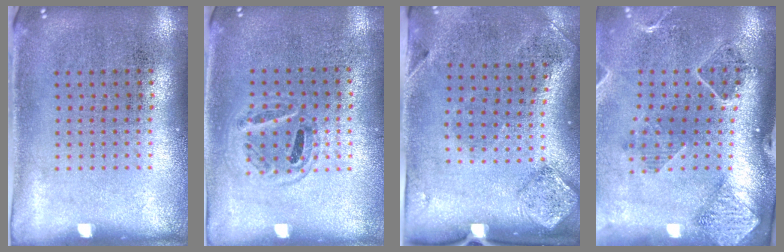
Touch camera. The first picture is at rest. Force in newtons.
{"total": 0.9, "press": 0.8, "slide": 0.3}
{"total": 2.0, "press": 1.1, "slide": 1.7}
{"total": 1.6, "press": 1.6, "slide": 0.2}